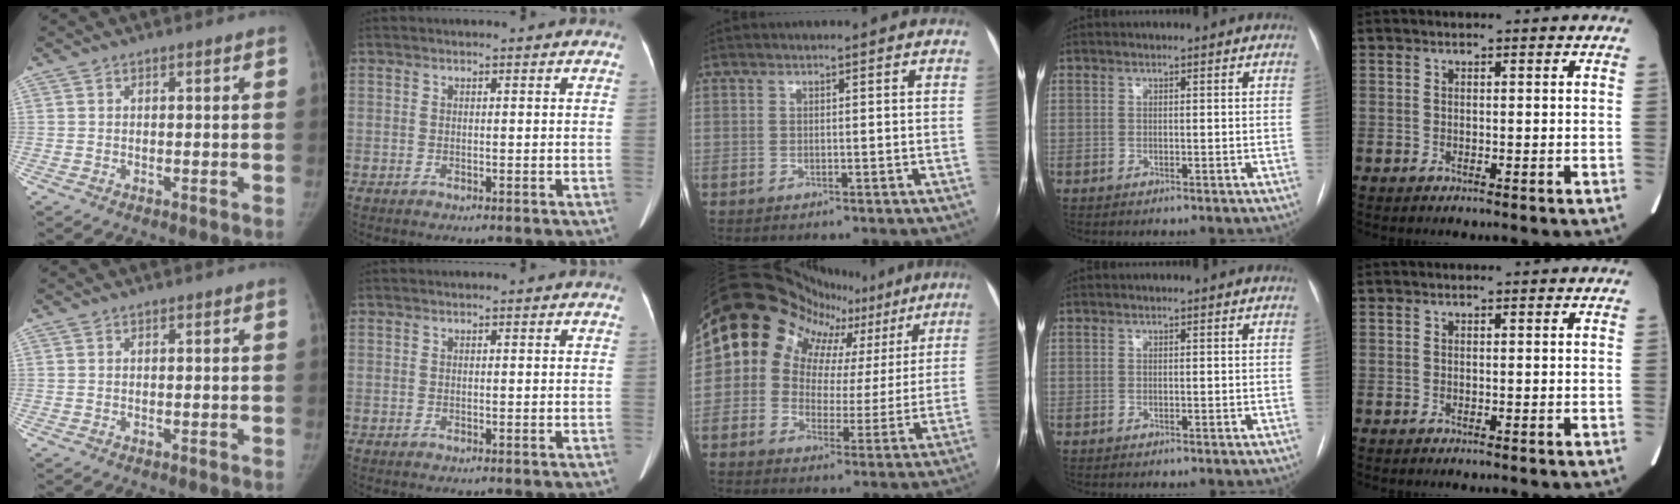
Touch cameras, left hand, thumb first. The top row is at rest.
{"middle": {"total": 18.6, "force": [10.5, 13.4, 7.4], "torque": [-0.111, 0.067, 0.128]}}